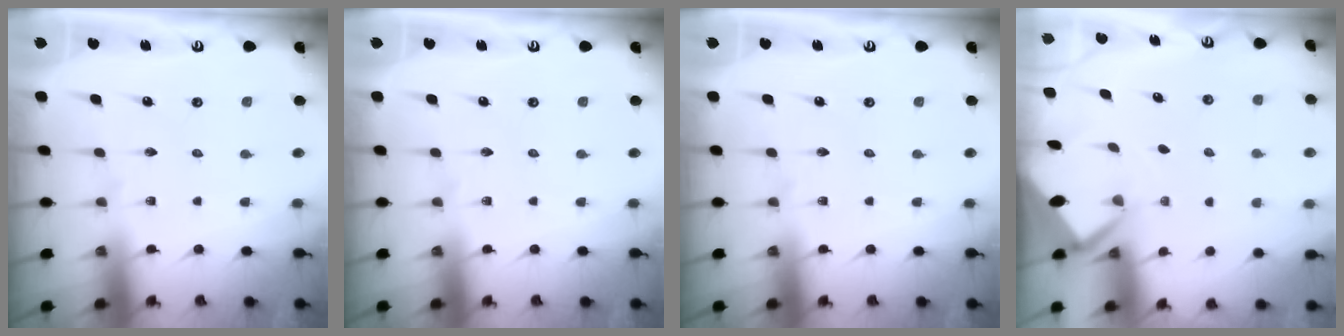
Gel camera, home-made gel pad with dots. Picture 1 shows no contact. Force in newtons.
{"total": 0.0}
{"total": 0.0}
{"total": 2.7, "press": 2.7, "slide": 0.2}